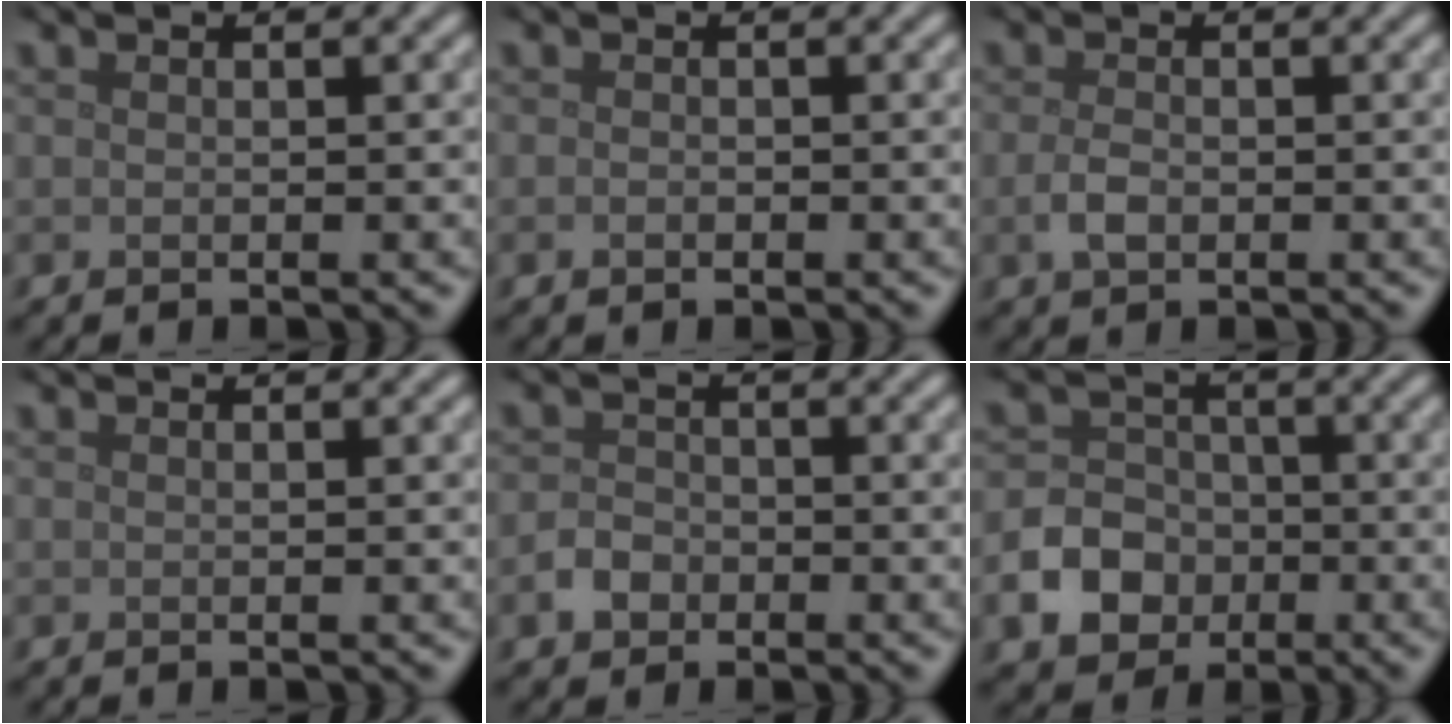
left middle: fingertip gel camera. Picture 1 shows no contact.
{"total": 0.7, "force": [-0.3, 0.5, 0.4], "torque": [-0.007, -0.002, -0.006]}
{"total": 1.8, "force": [-0.5, 1.1, 1.3], "torque": [-0.030, -0.001, -0.011]}
{"total": 0.0}
{"total": 2.1, "force": [-1.1, 1.6, 0.8], "torque": [-0.010, 0.003, -0.025]}
{"total": 6.2, "force": [-2.5, 5.2, 2.3], "torque": [-0.029, -0.005, -0.068]}